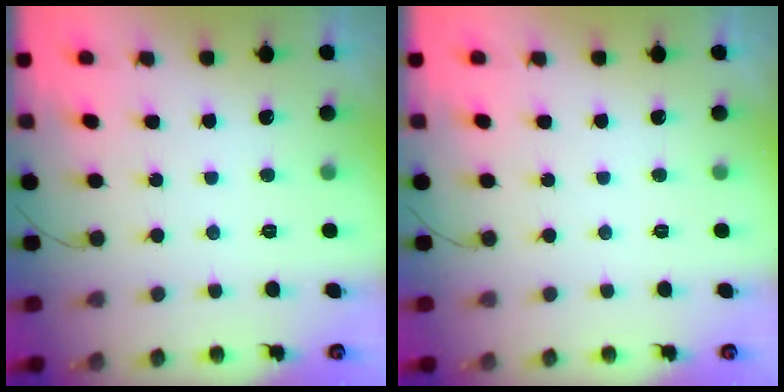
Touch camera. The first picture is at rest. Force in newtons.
{"total": 0.0}